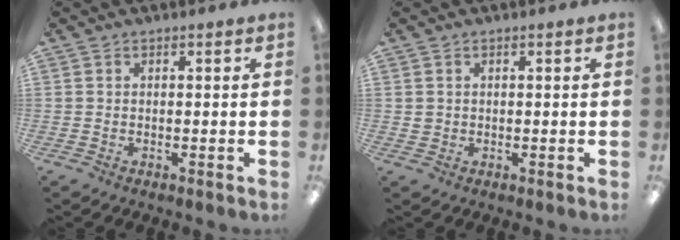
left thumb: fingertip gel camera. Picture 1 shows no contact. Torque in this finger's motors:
{"motor_torque": [-0.22, 0.08, -0.31, 0.30, 0.00]}